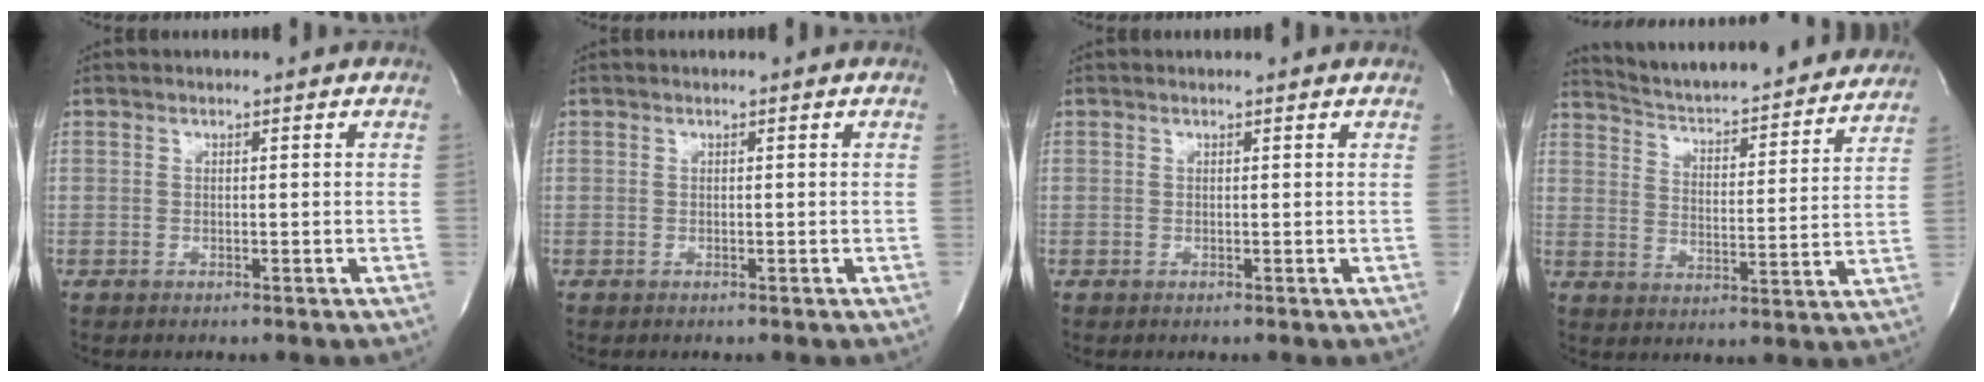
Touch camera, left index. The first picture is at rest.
{"total": 0.0}
{"total": 0.0}
{"total": 23.3, "force": [21.7, 3.4, 7.7], "torque": [-0.120, -0.035, 0.285]}